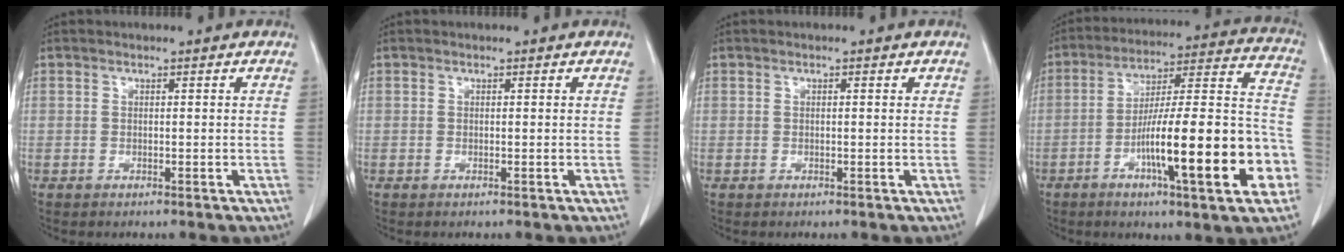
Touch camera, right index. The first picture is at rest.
{"total": 0.0}
{"total": 0.6, "force": [0.2, 0.2, 0.5], "torque": [-0.010, 0.002, 0.002]}
{"total": 21.9, "force": [-7.6, 2.5, 20.4], "torque": [-0.270, 0.012, -0.115]}